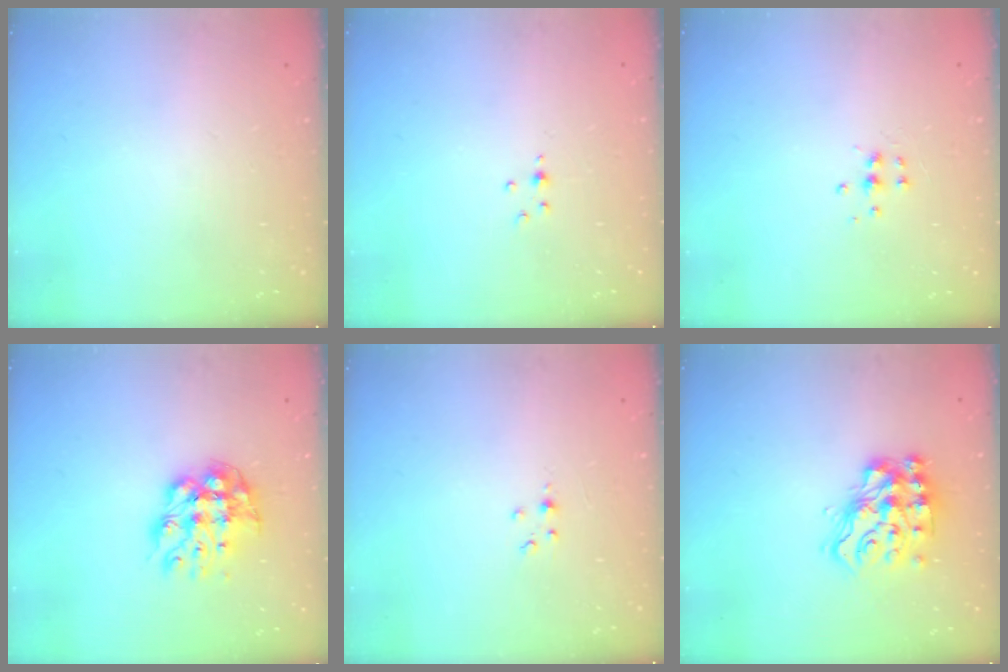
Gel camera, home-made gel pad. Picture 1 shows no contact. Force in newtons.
{"total": 2.8, "press": 2.4, "slide": 1.5}
{"total": 4.7, "press": 4.7, "slide": 0.4}
{"total": 12.0, "press": 12.0, "slide": 0.9}
{"total": 1.8, "press": 1.7, "slide": 0.3}
{"total": 14.6, "press": 14.4, "slide": 2.0}